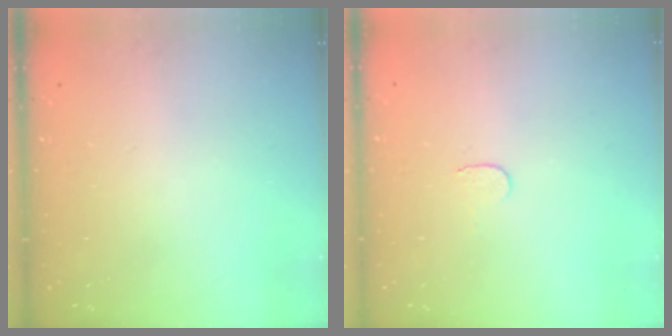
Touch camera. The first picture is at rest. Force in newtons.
{"total": 3.0, "press": 3.0, "slide": 0.3}